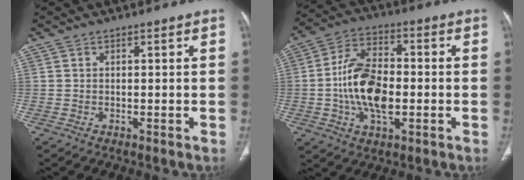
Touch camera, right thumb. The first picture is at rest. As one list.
[{"total": 14.0, "force": [-1.8, 7.8, 11.5], "torque": [-0.208, 0.019, -0.034]}]